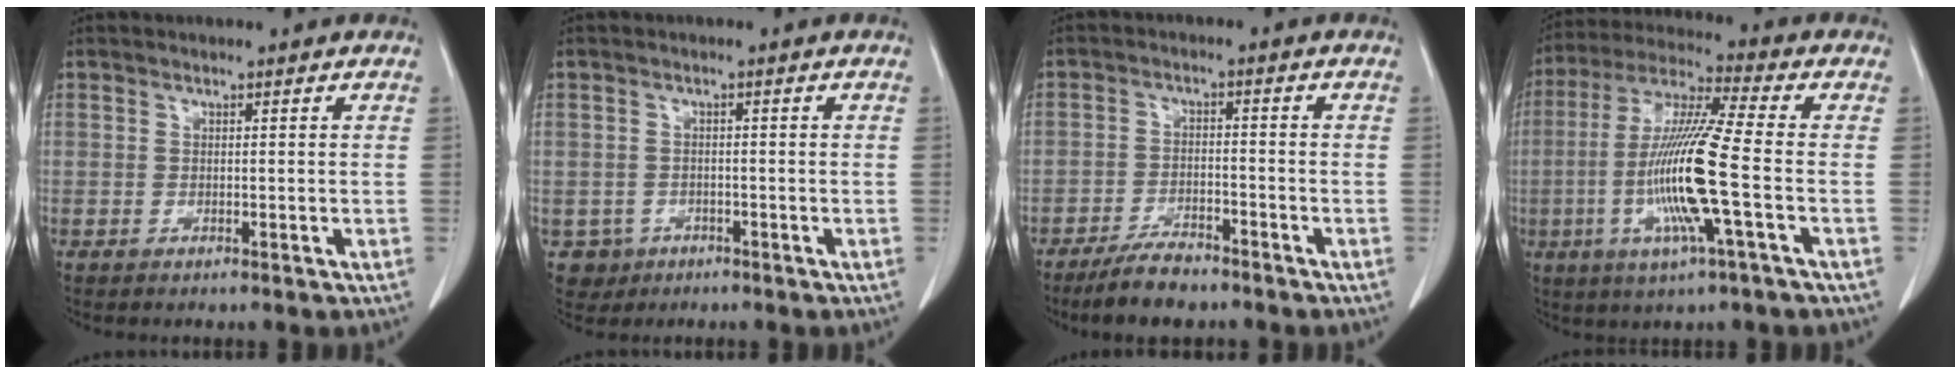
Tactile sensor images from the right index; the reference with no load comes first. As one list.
[{"total": 3.4, "force": [-1.4, 3.1, 0.0], "torque": [0.003, 0.010, -0.021]}, {"total": 6.1, "force": [-5.1, 1.6, 2.9], "torque": [-0.055, -0.008, -0.091]}, {"total": 14.8, "force": [-3.0, -0.2, 14.5], "torque": [-0.295, -0.009, -0.067]}]